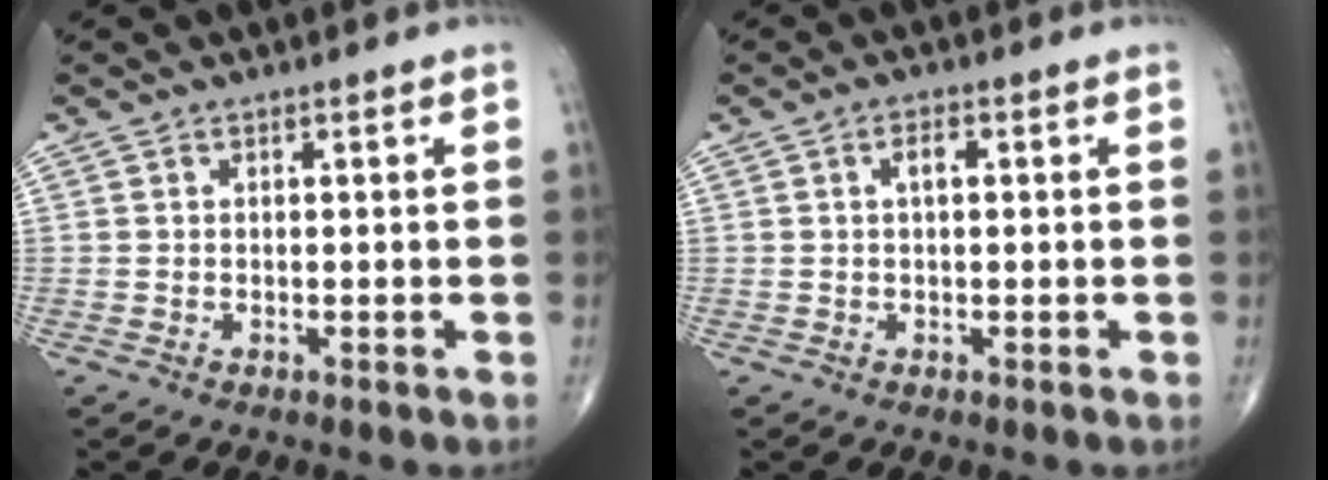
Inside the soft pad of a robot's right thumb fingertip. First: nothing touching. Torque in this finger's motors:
{"motor_torque": [0.05, 1.15, 0.47, 0.38, 0.09]}